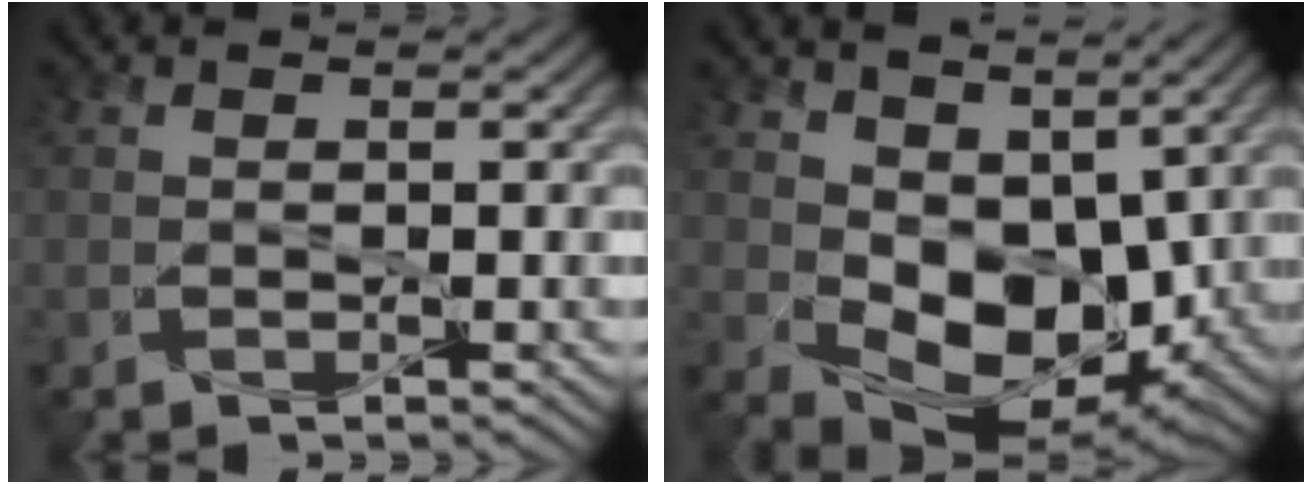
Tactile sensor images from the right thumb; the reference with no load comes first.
{"total": 9.6, "force": [0.9, 6.3, 7.2], "torque": [-0.135, -0.030, 0.021]}